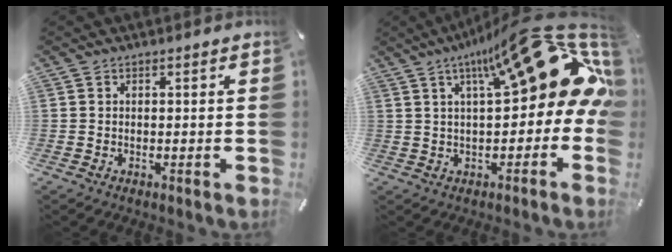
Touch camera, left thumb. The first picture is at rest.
{"total": 22.4, "force": [9.8, 8.1, 18.4], "torque": [-0.249, -0.074, 0.160]}